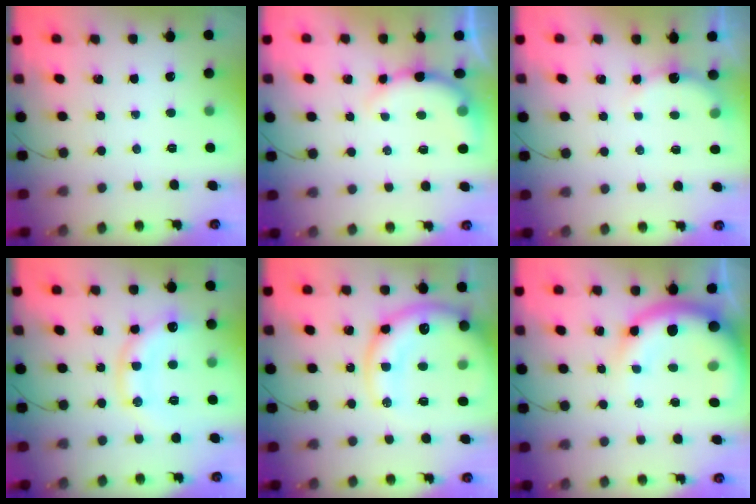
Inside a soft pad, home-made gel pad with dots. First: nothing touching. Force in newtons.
{"total": 8.8, "press": 8.7, "slide": 1.1}
{"total": 2.9, "press": 2.9, "slide": 0.5}
{"total": 15.9, "press": 15.9, "slide": 1.2}
{"total": 19.2, "press": 18.9, "slide": 3.3}
{"total": 14.3, "press": 13.8, "slide": 3.7}